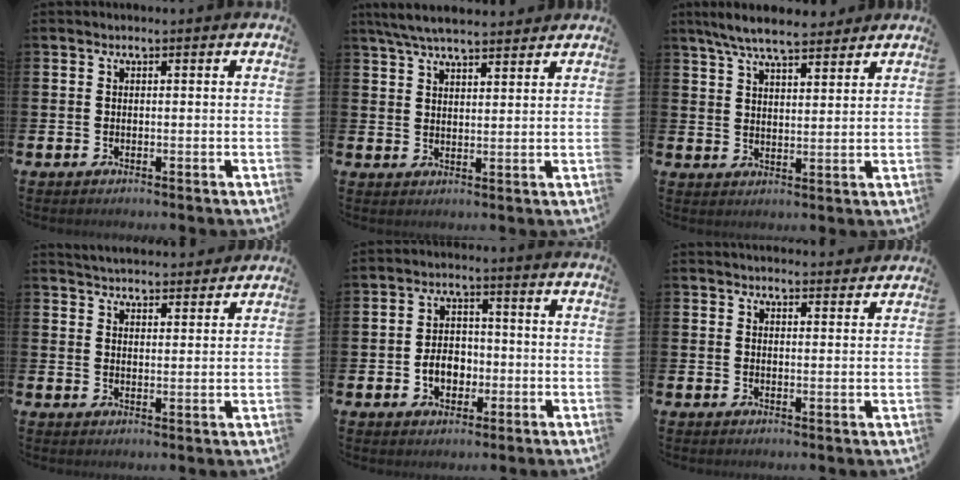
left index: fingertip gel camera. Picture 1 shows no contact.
{"total": 5.7, "force": [5.4, 0.9, 1.7], "torque": [-0.052, -0.015, 0.100]}
{"total": 7.2, "force": [6.6, 1.4, 2.5], "torque": [-0.064, -0.021, 0.121]}
{"total": 3.7, "force": [3.7, 0.3, -0.2], "torque": [-0.005, -0.024, 0.068]}
{"total": 4.5, "force": [-1.2, 3.3, 2.8], "torque": [-0.041, 0.001, -0.029]}
{"total": 2.6, "force": [2.6, 0.3, 0.0], "torque": [0.004, -0.018, 0.045]}